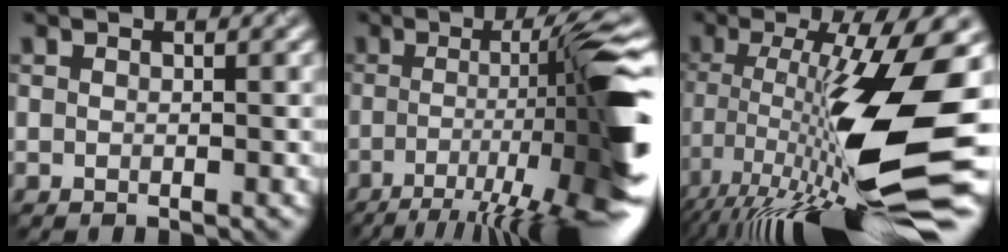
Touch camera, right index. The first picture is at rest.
{"total": 14.1, "force": [-3.7, 2.8, 13.4], "torque": [-0.186, -0.003, -0.060]}
{"total": 16.9, "force": [-4.0, 4.2, 15.9], "torque": [-0.275, -0.001, -0.069]}